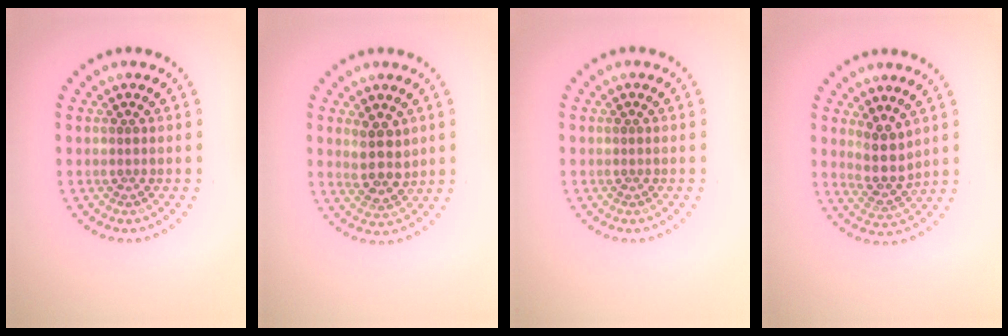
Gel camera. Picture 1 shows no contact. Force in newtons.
{"total": 3.3, "press": 3.0, "slide": 1.3}
{"total": 0.0}
{"total": 2.8, "press": 2.3, "slide": 1.6}